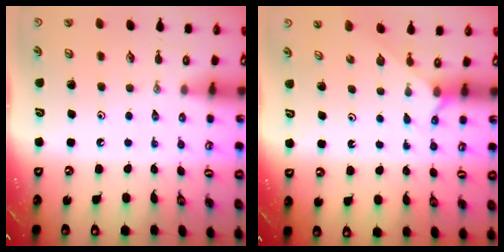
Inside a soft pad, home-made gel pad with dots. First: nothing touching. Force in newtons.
{"total": 2.1, "press": 2.1, "slide": 0.3}